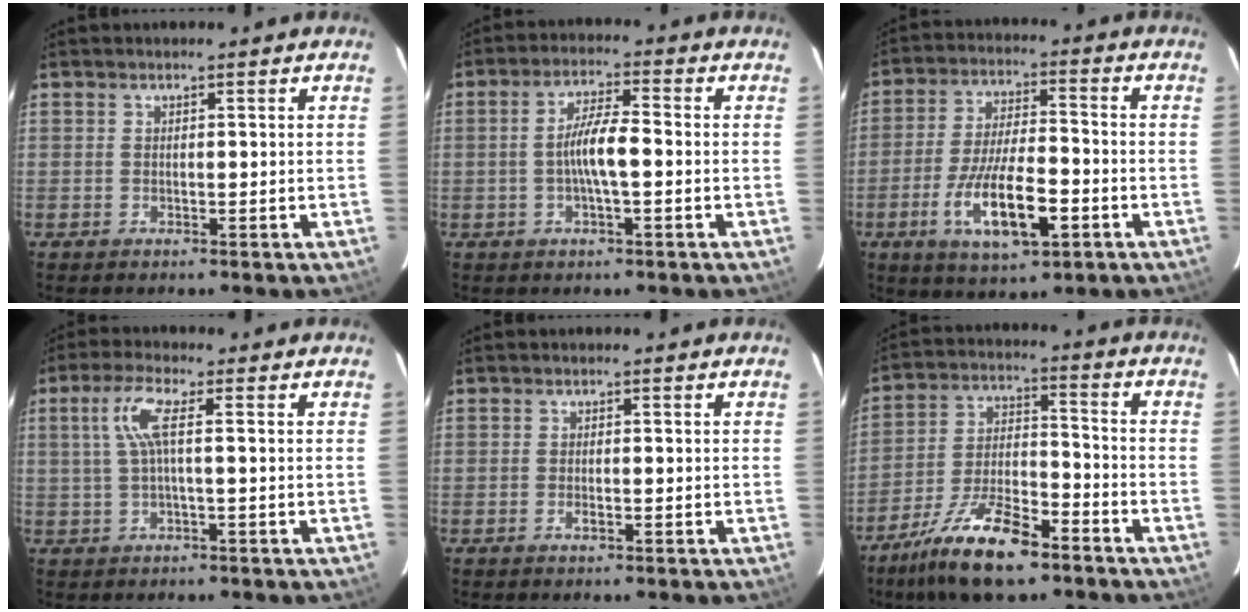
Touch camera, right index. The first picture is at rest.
{"total": 6.2, "force": [-1.0, 0.9, 6.0], "torque": [-0.113, 0.007, -0.019]}
{"total": 13.8, "force": [-5.4, 4.3, 11.9], "torque": [-0.240, -0.017, -0.090]}
{"total": 5.3, "force": [0.6, 0.5, 5.3], "torque": [-0.108, 0.006, 0.018]}
{"total": 1.2, "force": [-0.5, 0.5, 1.0], "torque": [-0.020, -0.002, -0.008]}
{"total": 15.6, "force": [-10.8, 5.0, 10.1], "torque": [-0.208, -0.014, -0.197]}